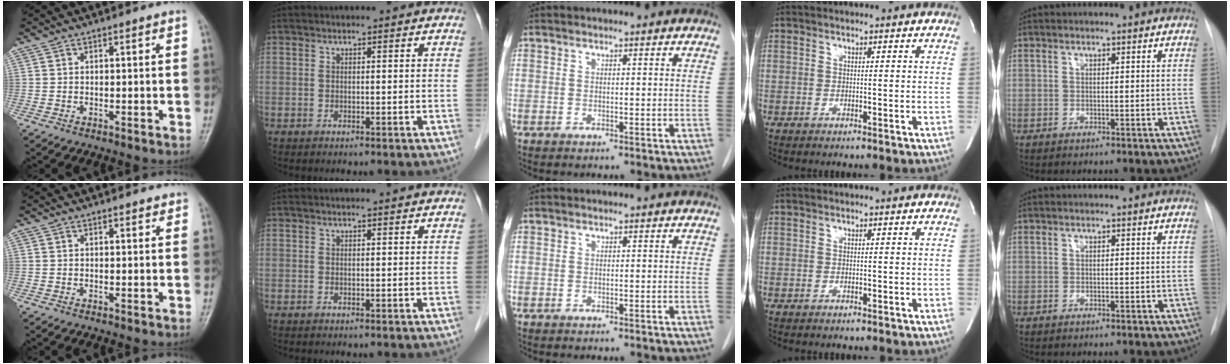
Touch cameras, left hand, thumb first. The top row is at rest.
{"thumb": {"total": 1.2, "force": [0.9, 0.6, 0.5], "torque": [0.000, -0.003, 0.007]}, "index": {"total": 2.0, "force": [1.9, 0.0, 0.4], "torque": [-0.009, 0.007, 0.022]}}